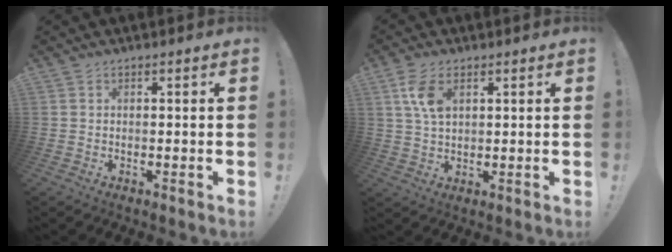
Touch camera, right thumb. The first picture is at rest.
{"total": 7.4, "force": [2.9, 4.1, 5.5], "torque": [-0.108, -0.009, 0.050]}